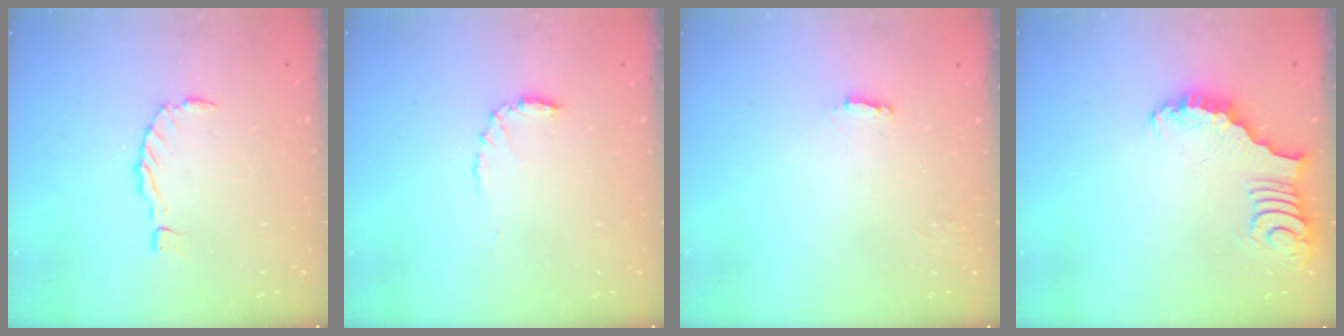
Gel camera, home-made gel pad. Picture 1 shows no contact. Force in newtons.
{"total": 6.8, "press": 6.8, "slide": 0.7}
{"total": 2.2, "press": 2.2, "slide": 0.1}
{"total": 3.4, "press": 3.3, "slide": 0.5}